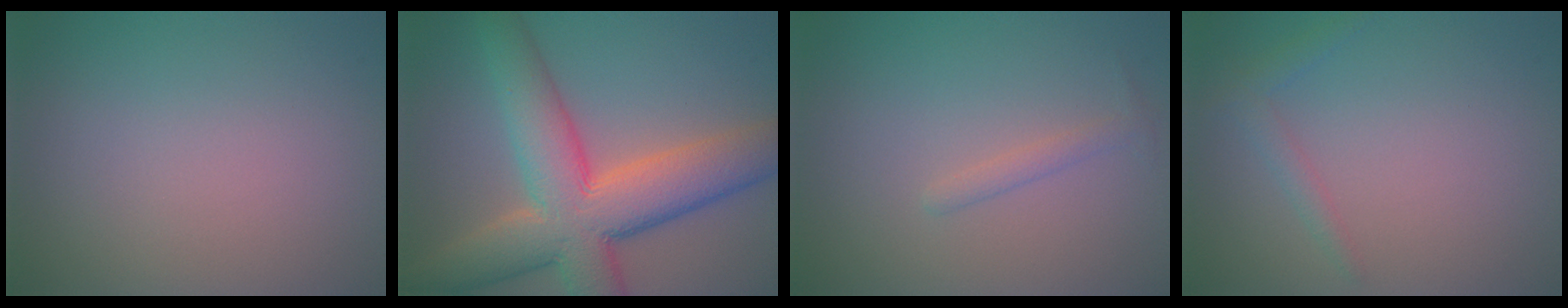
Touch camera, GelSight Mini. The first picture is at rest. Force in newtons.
{"total": 11.0, "press": 11.0, "slide": 0.6}
{"total": 1.0, "press": 1.0, "slide": 0.0}
{"total": 1.4, "press": 1.4, "slide": 0.1}